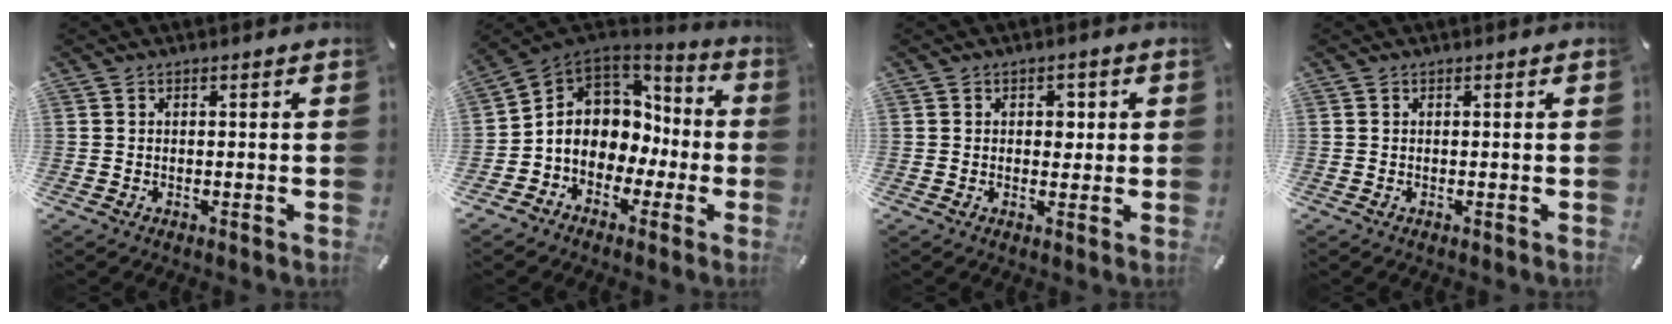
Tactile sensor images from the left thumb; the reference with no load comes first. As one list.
[{"total": 9.9, "force": [-1.3, 9.1, 3.9], "torque": [-0.089, -0.007, -0.023]}, {"total": 2.9, "force": [0.4, 2.3, 1.8], "torque": [-0.015, -0.002, -0.003]}, {"total": 0.0}]